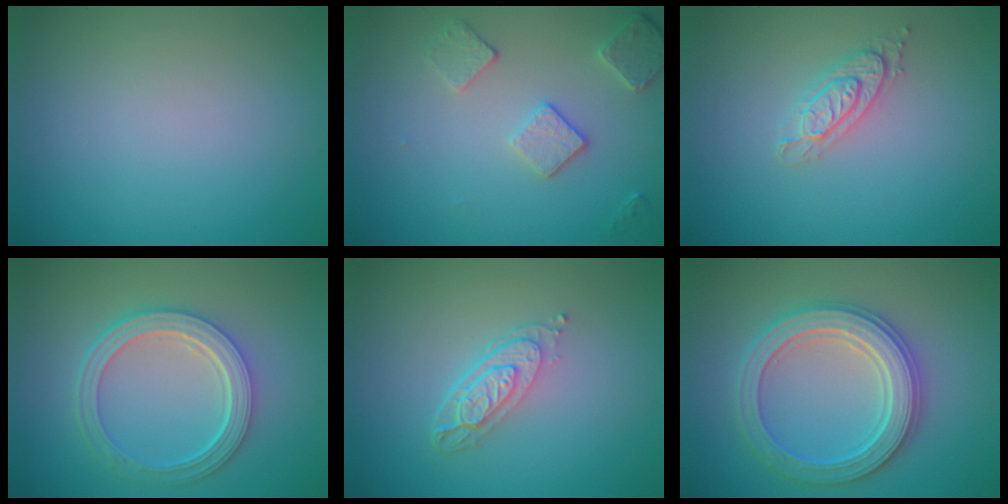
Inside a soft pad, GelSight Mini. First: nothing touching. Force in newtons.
{"total": 2.6, "press": 2.5, "slide": 0.8}
{"total": 2.0, "press": 1.9, "slide": 0.4}
{"total": 5.2, "press": 4.0, "slide": 3.4}
{"total": 3.5, "press": 2.5, "slide": 2.4}
{"total": 5.5, "press": 5.4, "slide": 1.0}